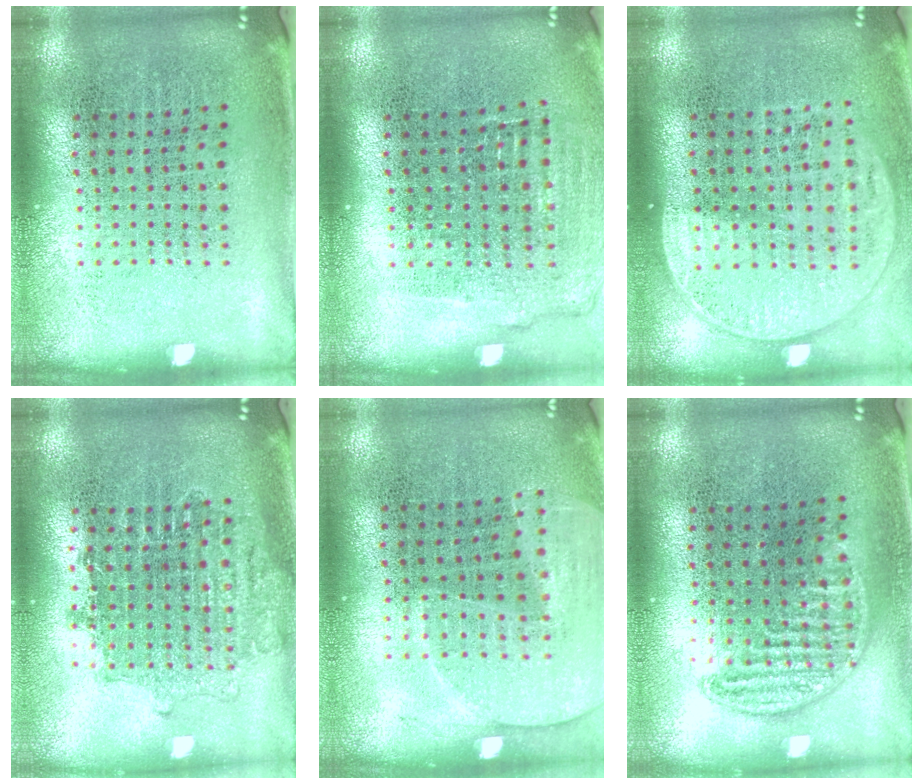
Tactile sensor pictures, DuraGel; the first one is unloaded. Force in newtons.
{"total": 1.1, "press": 1.1, "slide": 0.4}
{"total": 1.6, "press": 1.4, "slide": 0.7}
{"total": 1.5, "press": 1.3, "slide": 0.8}
{"total": 1.5, "press": 1.4, "slide": 0.3}
{"total": 0.9, "press": 0.9, "slide": 0.2}